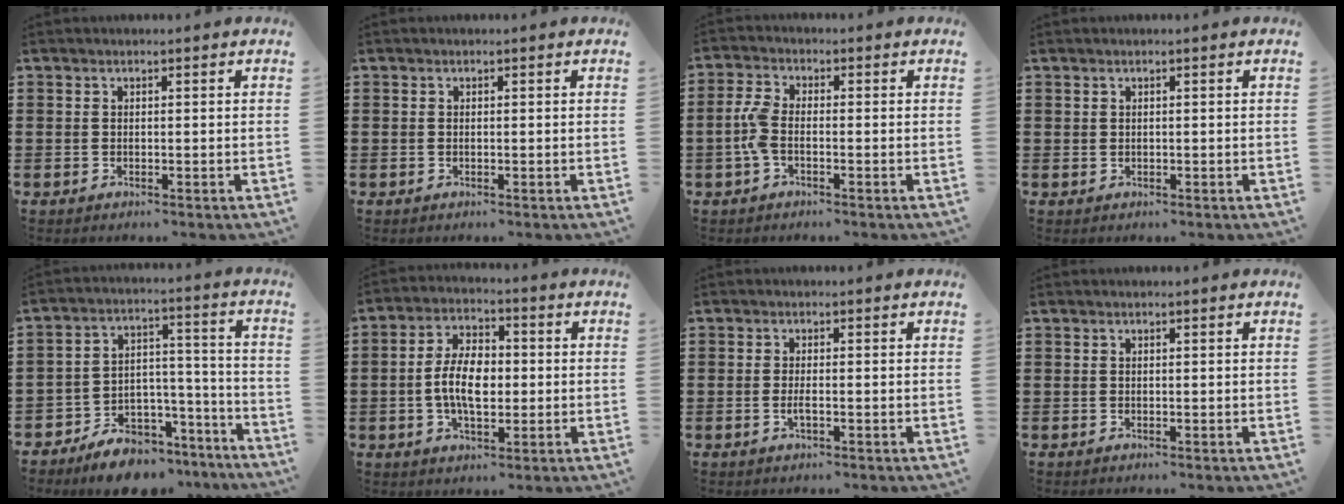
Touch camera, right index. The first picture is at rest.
{"total": 0.0}
{"total": 4.2, "force": [-1.0, 1.8, 3.7], "torque": [-0.095, -0.004, -0.026]}
{"total": 0.5, "force": [0.2, 0.5, 0.1], "torque": [-0.004, 0.002, 0.005]}
{"total": 8.4, "force": [-7.4, 3.7, 1.8], "torque": [-0.020, 0.040, -0.134]}
{"total": 7.6, "force": [-0.7, 4.3, 6.2], "torque": [-0.135, 0.006, -0.018]}
{"total": 1.7, "force": [-0.6, 0.3, 1.6], "torque": [-0.036, -0.004, -0.013]}
{"total": 0.0}